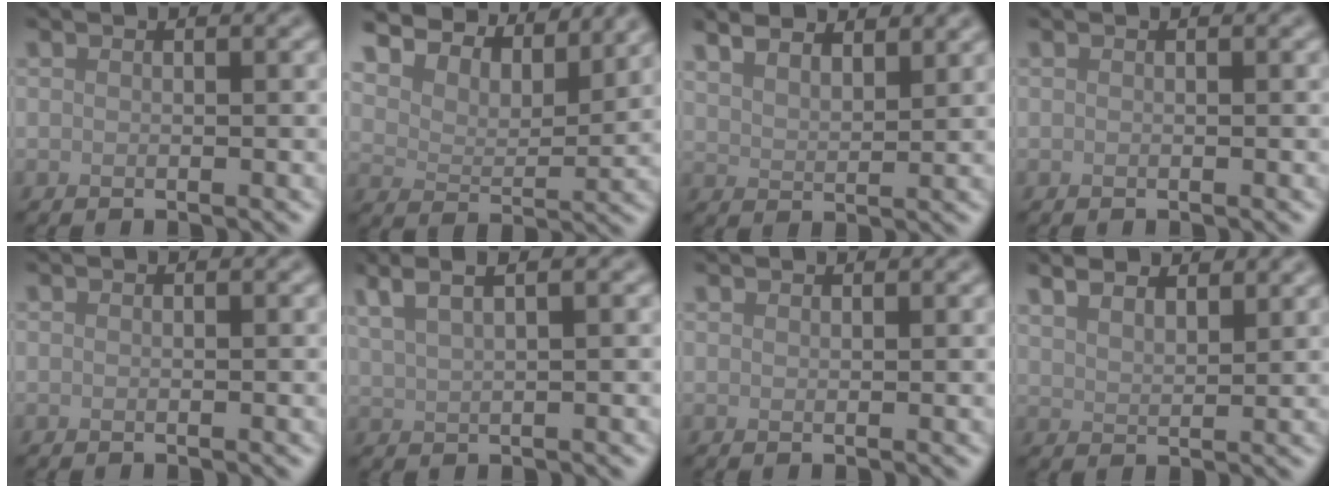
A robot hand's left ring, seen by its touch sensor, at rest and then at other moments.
{"total": 7.7, "force": [6.8, 2.4, 2.9], "torque": [-0.060, 0.006, 0.094]}
{"total": 5.4, "force": [4.4, 2.0, 2.5], "torque": [-0.041, 0.015, 0.058]}
{"total": 0.0}
{"total": 0.0}
{"total": 5.0, "force": [3.4, 1.5, 3.3], "torque": [-0.055, 0.023, 0.040]}
{"total": 0.9, "force": [0.9, 0.1, 0.0], "torque": [0.001, 0.000, 0.016]}
{"total": 4.9, "force": [4.0, 1.9, 2.3], "torque": [-0.039, 0.014, 0.053]}